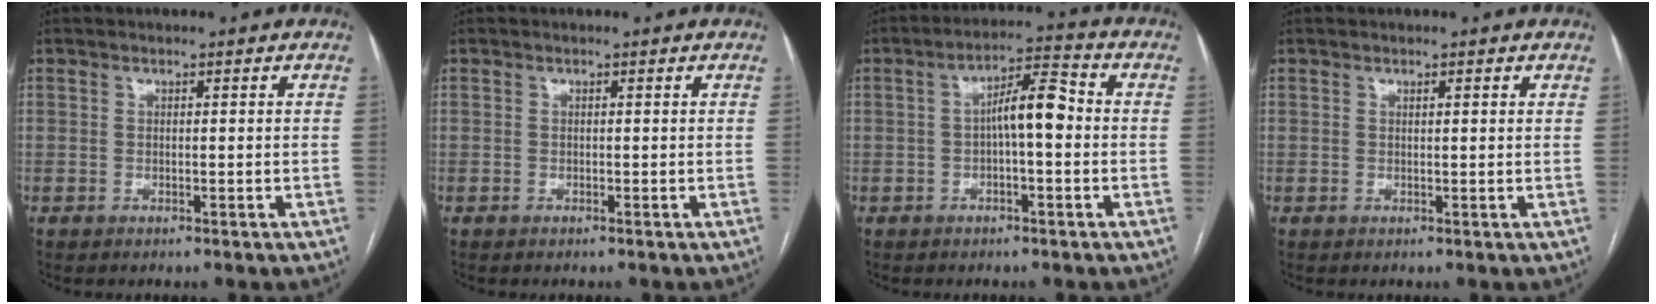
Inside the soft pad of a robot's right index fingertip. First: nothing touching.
{"total": 0.0}
{"total": 6.7, "force": [-0.3, 1.6, 6.5], "torque": [-0.110, 0.026, -0.005]}
{"total": 0.8, "force": [0.6, 0.1, 0.6], "torque": [-0.008, 0.005, 0.008]}